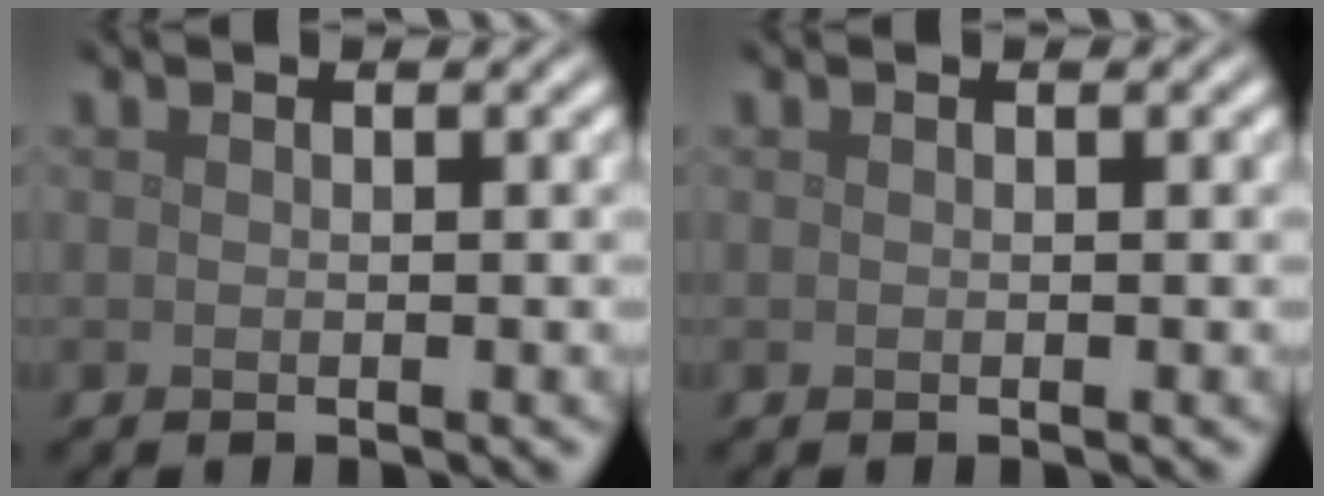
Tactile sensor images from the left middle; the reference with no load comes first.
{"total": 0.0}